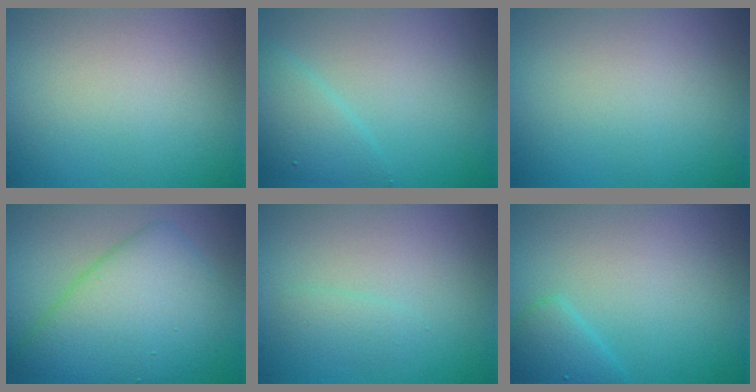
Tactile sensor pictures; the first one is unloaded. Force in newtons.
{"total": 2.6, "press": 2.6, "slide": 0.1}
{"total": 0.0}
{"total": 7.0, "press": 7.0, "slide": 0.3}
{"total": 1.0, "press": 1.0, "slide": 0.0}
{"total": 2.1, "press": 2.1, "slide": 0.2}